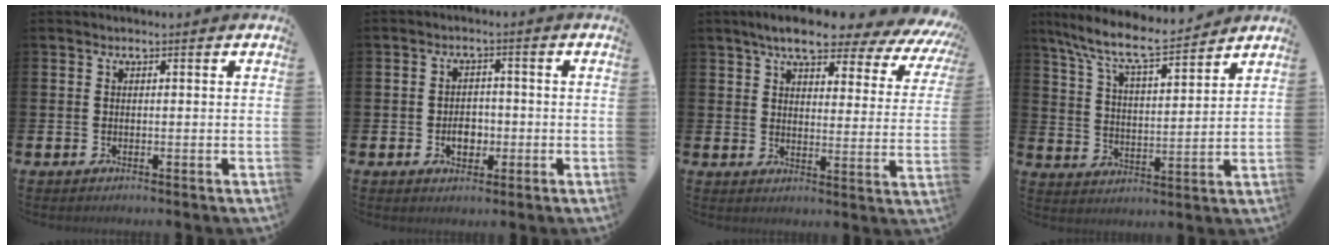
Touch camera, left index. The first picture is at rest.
{"total": 3.2, "force": [-0.9, 2.4, 2.0], "torque": [-0.024, -0.004, -0.022]}
{"total": 7.9, "force": [6.8, 1.7, 3.8], "torque": [-0.080, -0.045, 0.110]}
{"total": 9.4, "force": [8.4, 1.3, 4.0], "torque": [-0.114, -0.049, 0.149]}